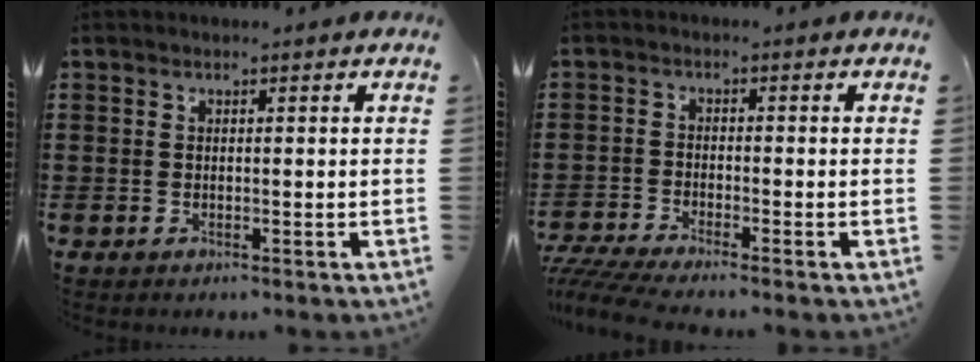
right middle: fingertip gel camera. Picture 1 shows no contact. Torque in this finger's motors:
{"motor_torque": [1.79, -0.35, 0.65, 0.21]}